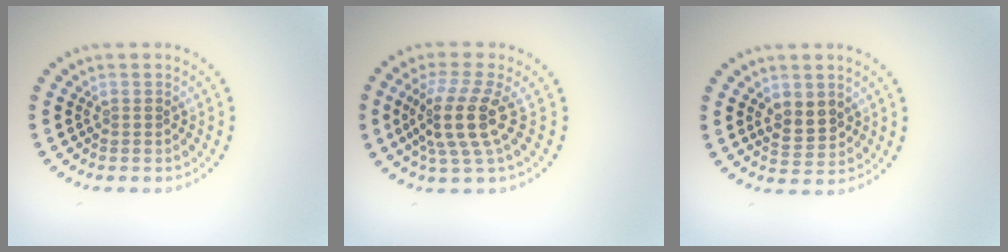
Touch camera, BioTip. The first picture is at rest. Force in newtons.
{"total": 4.5, "press": 3.4, "slide": 3.0}
{"total": 2.4, "press": 2.3, "slide": 0.7}